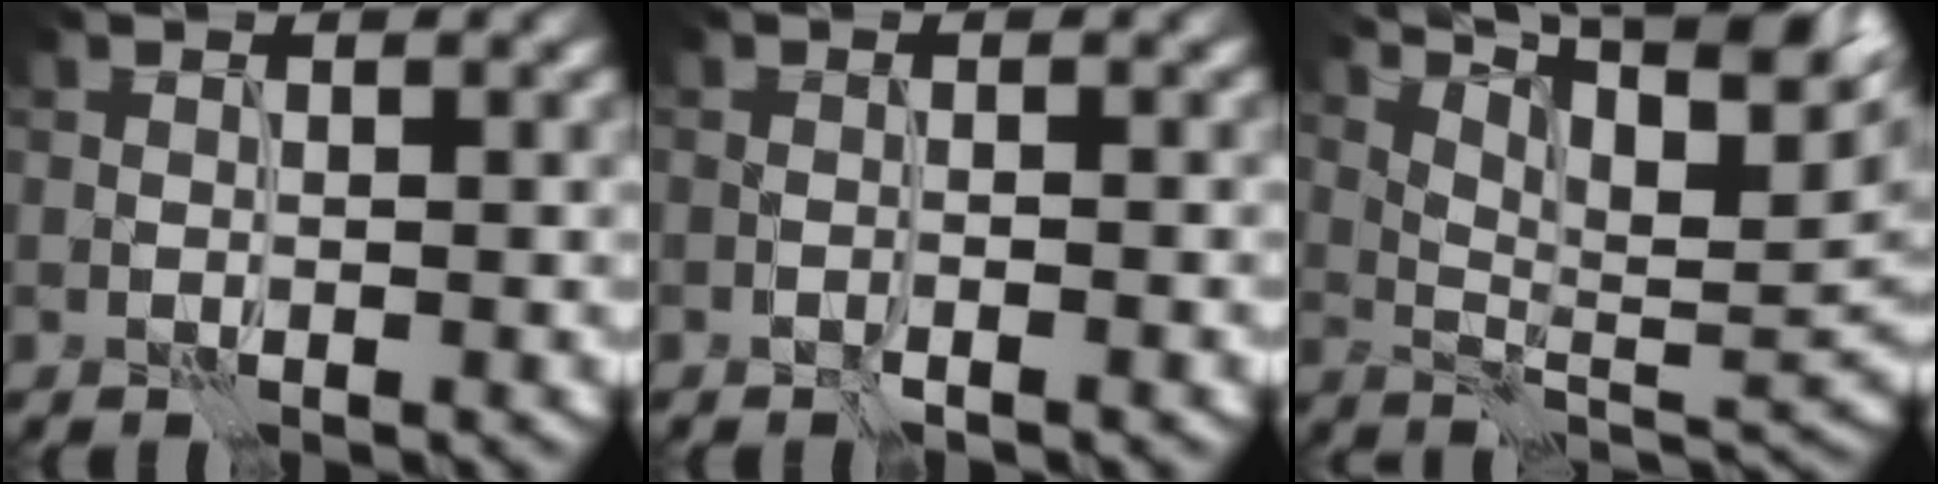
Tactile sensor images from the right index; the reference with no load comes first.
{"total": 0.8, "force": [-0.6, 0.1, 0.5], "torque": [-0.008, -0.007, -0.008]}
{"total": 13.4, "force": [7.6, 4.1, 10.3], "torque": [-0.164, 0.021, 0.109]}